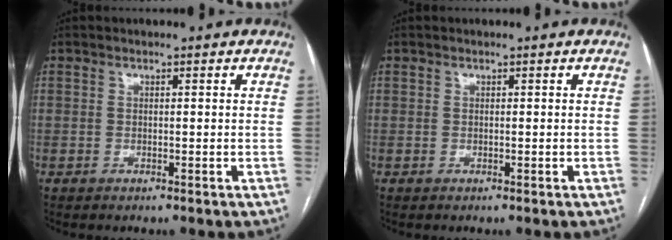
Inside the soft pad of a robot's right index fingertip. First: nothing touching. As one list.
[{"total": 0.0}]